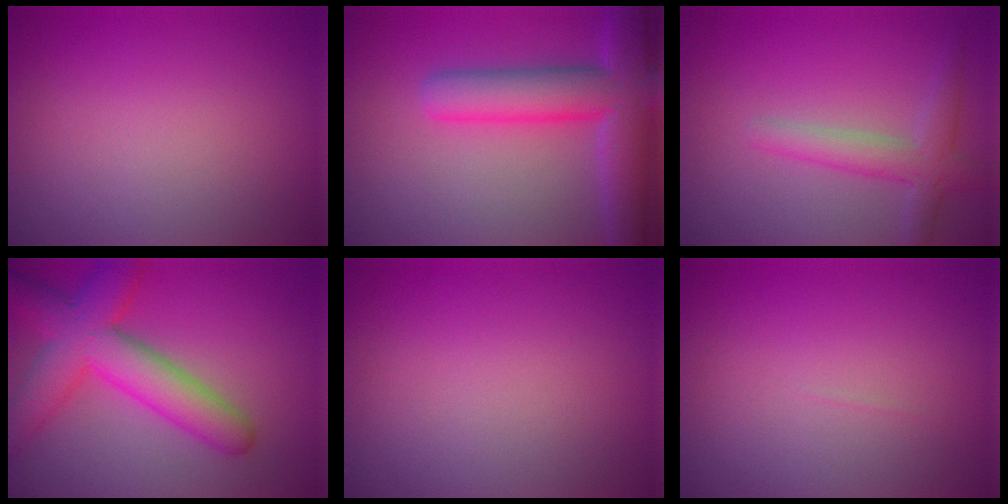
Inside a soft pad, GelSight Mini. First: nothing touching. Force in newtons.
{"total": 8.3, "press": 8.3, "slide": 0.7}
{"total": 3.4, "press": 3.4, "slide": 0.3}
{"total": 7.8, "press": 7.8, "slide": 0.3}
{"total": 0.0}
{"total": 0.0}